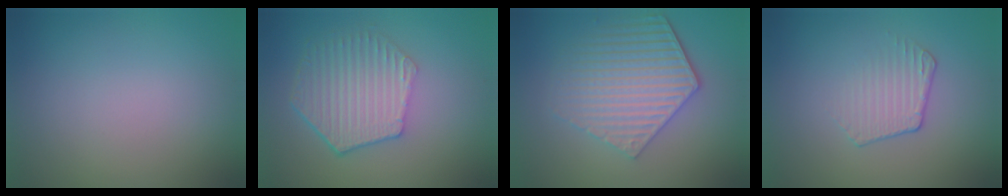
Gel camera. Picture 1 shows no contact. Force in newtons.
{"total": 5.9, "press": 4.5, "slide": 3.9}
{"total": 5.1, "press": 4.3, "slide": 2.8}
{"total": 1.8, "press": 1.1, "slide": 1.4}